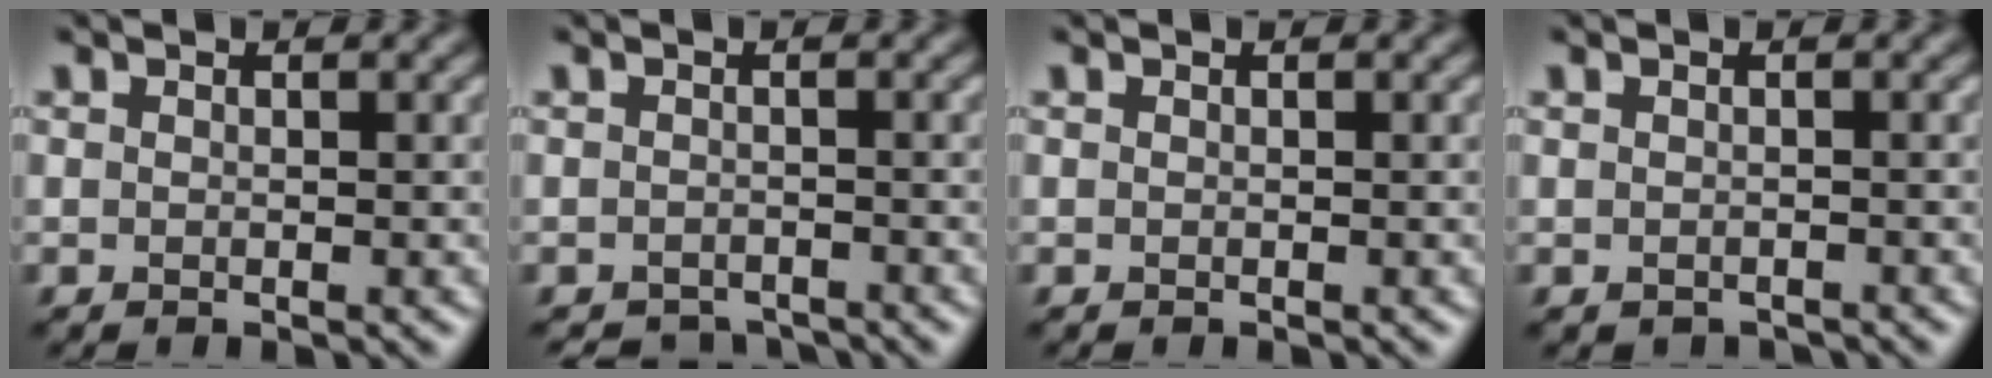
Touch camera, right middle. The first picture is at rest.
{"total": 2.1, "force": [-2.0, 0.5, 0.0], "torque": [0.009, -0.003, -0.032]}
{"total": 0.0}
{"total": 1.0, "force": [-0.9, 0.3, 0.1], "torque": [-0.002, -0.009, -0.015]}